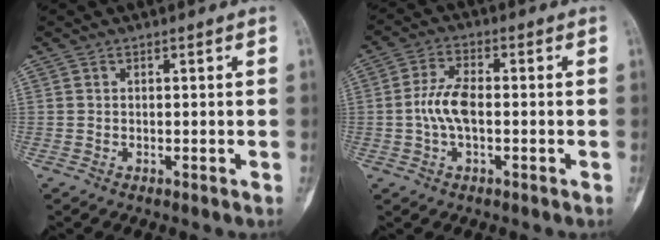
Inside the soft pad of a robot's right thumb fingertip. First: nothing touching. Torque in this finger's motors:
{"motor_torque": [0.01, 0.01, 0.44, -0.39, 0.03]}